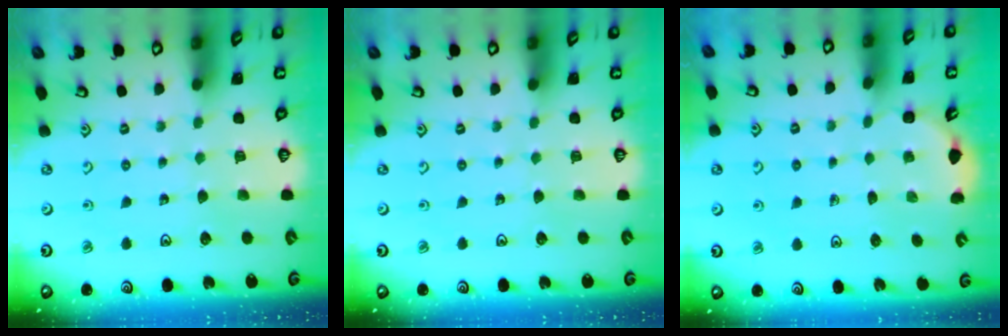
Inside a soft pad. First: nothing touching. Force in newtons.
{"total": 0.0}
{"total": 2.2, "press": 1.2, "slide": 1.9}